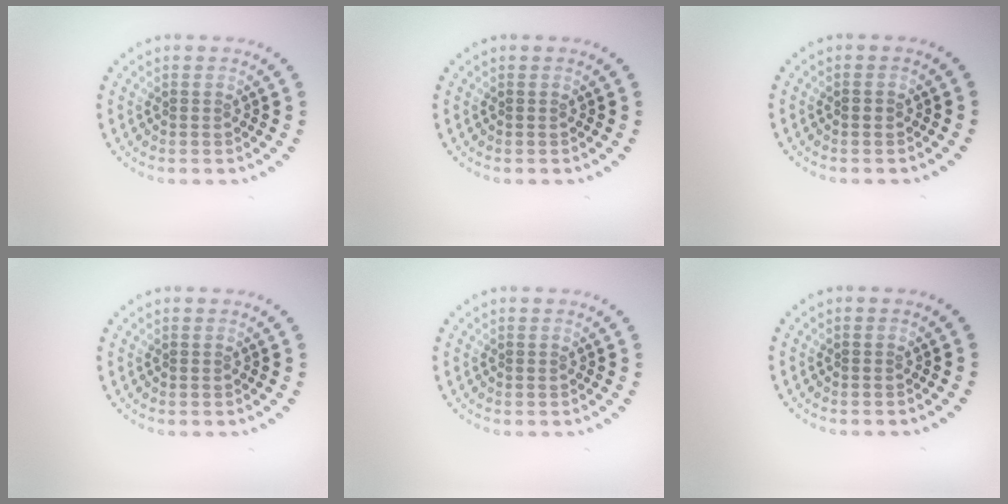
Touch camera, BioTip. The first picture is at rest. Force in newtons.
{"total": 0.0}
{"total": 0.9, "press": 0.9, "slide": 0.2}
{"total": 0.0}
{"total": 0.0}
{"total": 0.0}